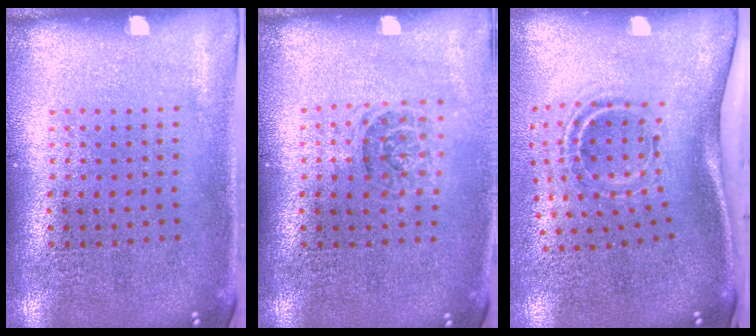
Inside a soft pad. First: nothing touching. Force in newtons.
{"total": 1.2, "press": 1.0, "slide": 0.7}
{"total": 2.2, "press": 1.2, "slide": 1.8}